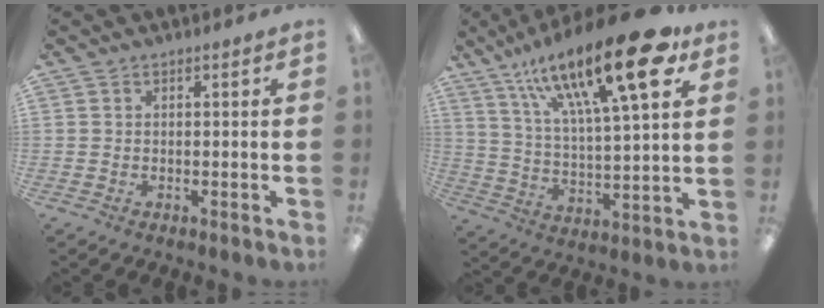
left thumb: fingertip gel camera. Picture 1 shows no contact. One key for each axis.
{"total": 24.6, "fx": 14.8, "fy": 7.1, "fz": 18.3, "tx": -0.295, "ty": -0.074, "tz": 0.235}